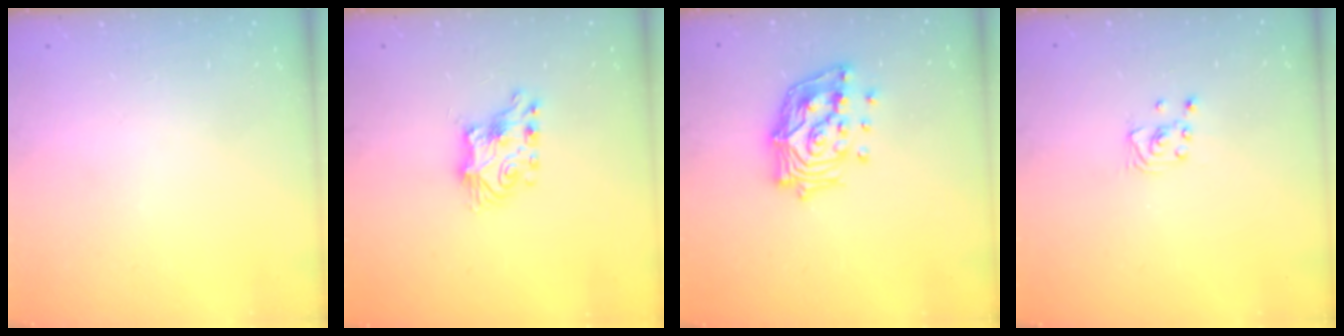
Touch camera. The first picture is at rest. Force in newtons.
{"total": 7.3, "press": 7.2, "slide": 0.6}
{"total": 18.2, "press": 18.0, "slide": 2.7}
{"total": 2.3, "press": 2.3, "slide": 0.2}